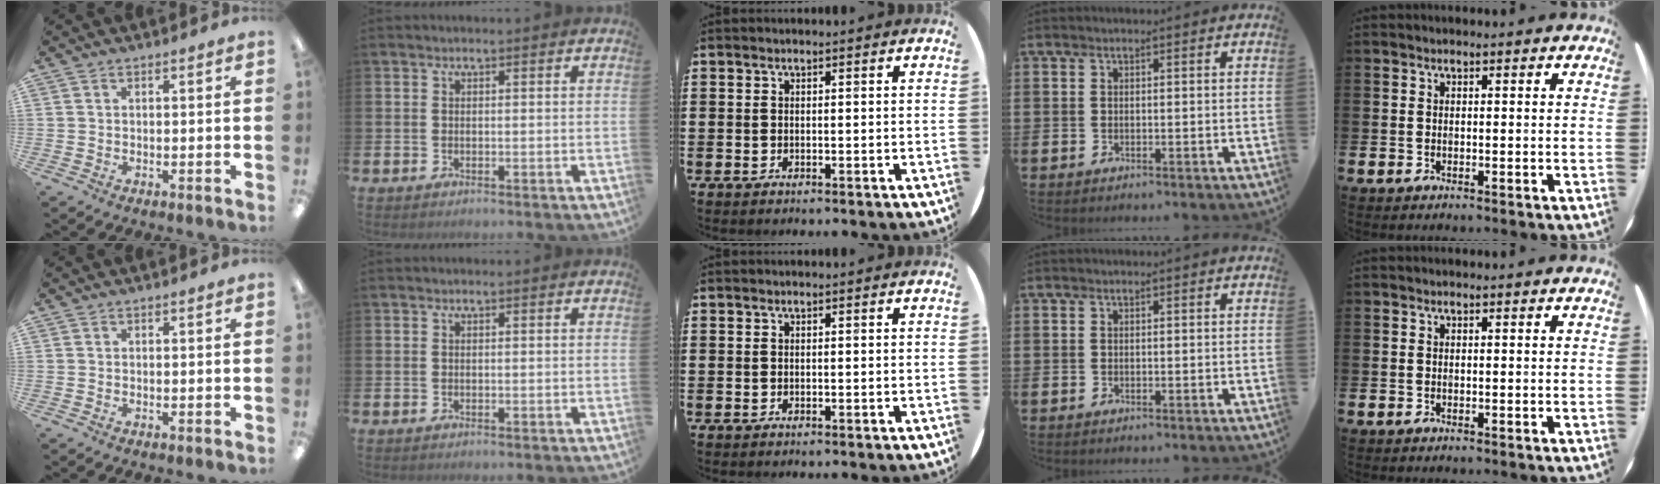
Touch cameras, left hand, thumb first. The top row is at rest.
{}